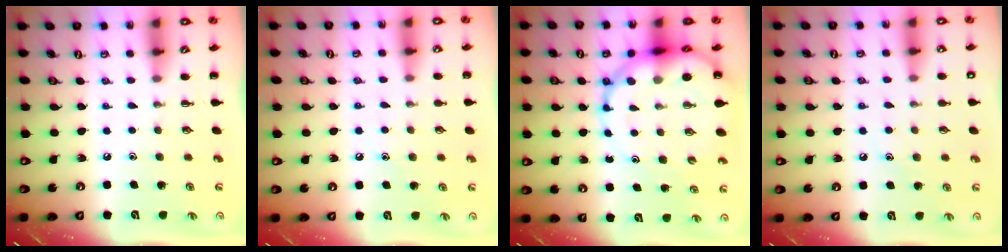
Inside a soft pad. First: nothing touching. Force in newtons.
{"total": 7.3, "press": 7.1, "slide": 1.8}
{"total": 16.1, "press": 15.4, "slide": 4.4}
{"total": 8.0, "press": 7.8, "slide": 1.6}